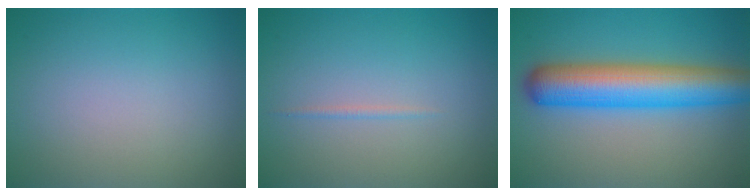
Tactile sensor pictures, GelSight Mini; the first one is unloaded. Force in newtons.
{"total": 0.5, "press": 0.5, "slide": 0.0}
{"total": 8.7, "press": 8.7, "slide": 0.2}